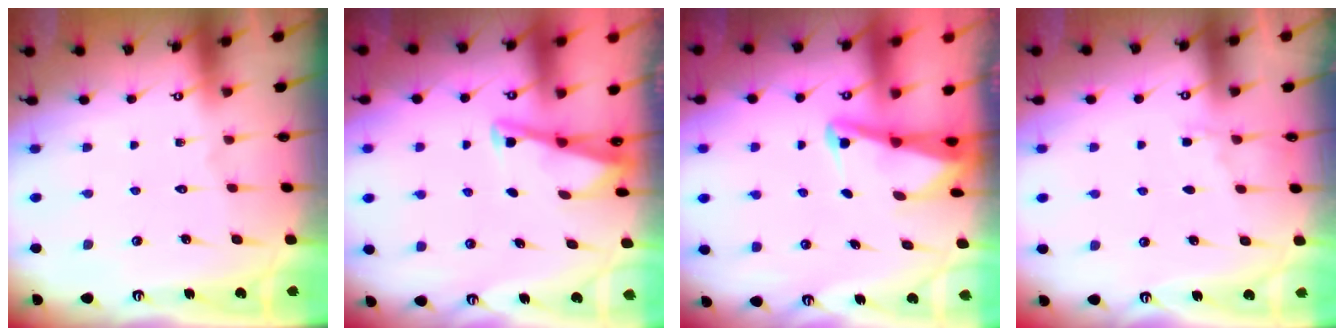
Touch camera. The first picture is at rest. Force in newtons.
{"total": 2.9, "press": 2.9, "slide": 0.4}
{"total": 2.5, "press": 2.4, "slide": 0.6}
{"total": 2.7, "press": 2.6, "slide": 0.4}